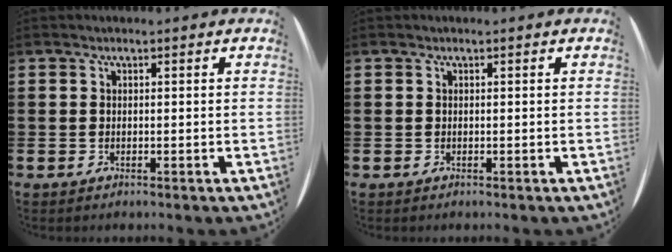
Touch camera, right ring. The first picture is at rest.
{"total": 0.0}